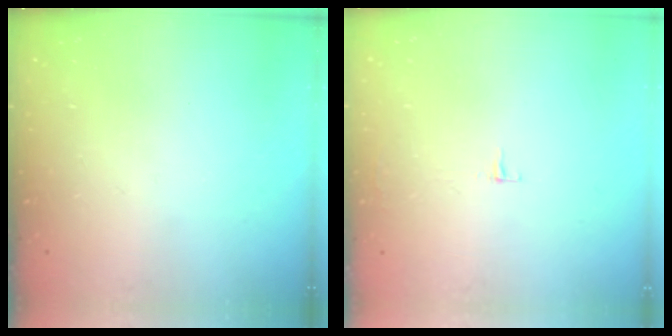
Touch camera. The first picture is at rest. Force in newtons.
{"total": 3.3, "press": 3.3, "slide": 0.4}